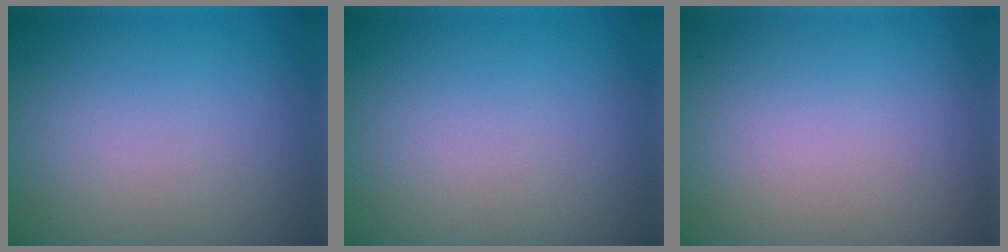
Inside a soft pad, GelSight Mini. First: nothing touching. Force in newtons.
{"total": 0.0}
{"total": 0.0}